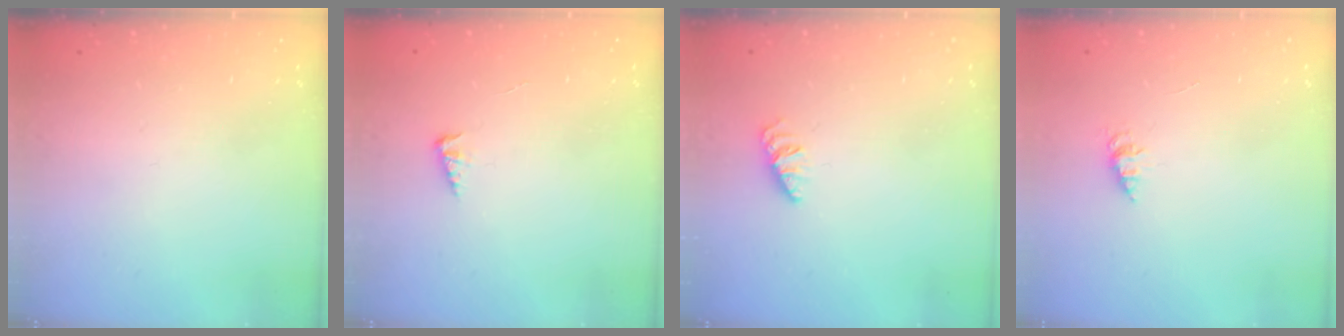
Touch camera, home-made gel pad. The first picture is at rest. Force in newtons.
{"total": 2.9, "press": 2.9, "slide": 0.6}
{"total": 0.0}
{"total": 2.1, "press": 2.1, "slide": 0.3}